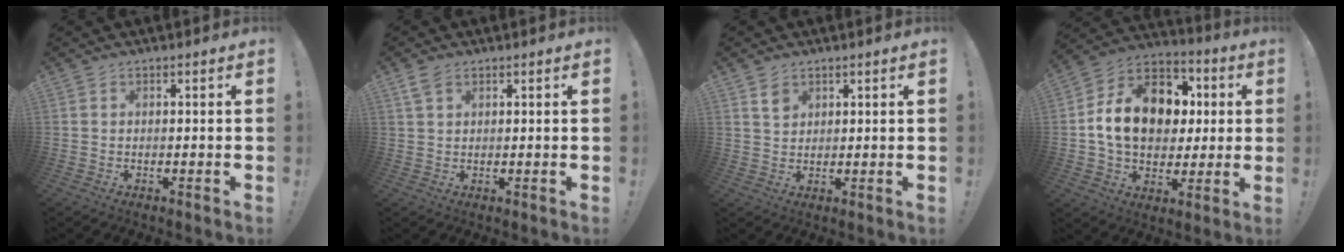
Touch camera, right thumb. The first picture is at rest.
{"total": 3.2, "force": [1.9, 1.7, 1.9], "torque": [-0.039, -0.003, 0.037]}
{"total": 3.7, "force": [2.3, 2.6, 1.1], "torque": [-0.006, -0.011, 0.041]}
{"total": 19.0, "force": [2.8, 14.3, 12.1], "torque": [-0.183, 0.013, 0.068]}